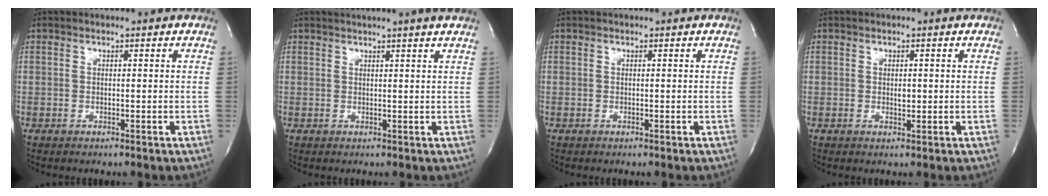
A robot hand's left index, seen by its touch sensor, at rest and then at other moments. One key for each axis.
{"total": 4.9, "fx": 4.2, "fy": -1.1, "fz": 2.2, "tx": -0.031, "ty": 0.010, "tz": 0.046}
{"total": 0.0}
{"total": 1.1, "fx": 0.1, "fy": 0.6, "fz": 0.9, "tx": -0.013, "ty": -0.001, "tz": 0.004}